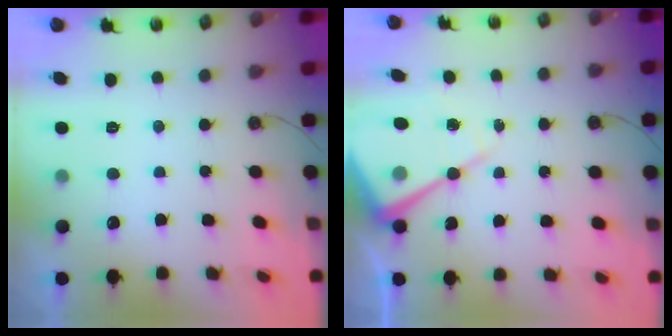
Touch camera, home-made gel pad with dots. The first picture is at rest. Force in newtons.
{"total": 12.5, "press": 12.4, "slide": 0.9}